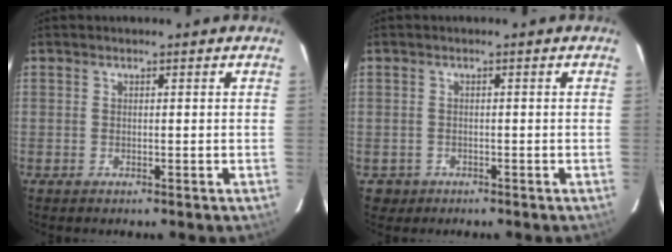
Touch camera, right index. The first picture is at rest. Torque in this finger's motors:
{"motor_torque": [-0.28, 0.16, -0.74, -0.14]}